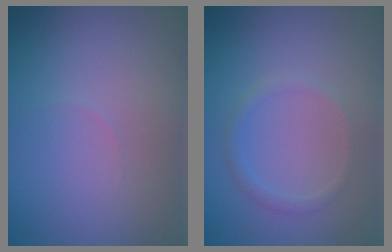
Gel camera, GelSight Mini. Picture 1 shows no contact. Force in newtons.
{"total": 1.2, "press": 1.2, "slide": 0.0}